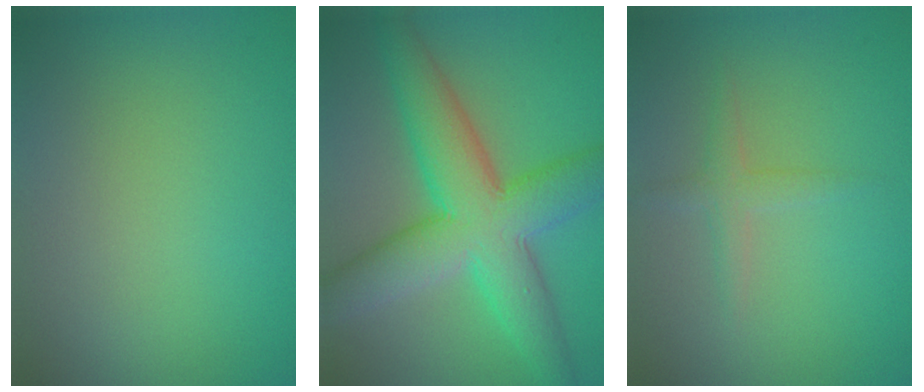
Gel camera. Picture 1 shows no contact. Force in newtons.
{"total": 10.1, "press": 10.1, "slide": 0.1}
{"total": 1.6, "press": 1.6, "slide": 0.1}